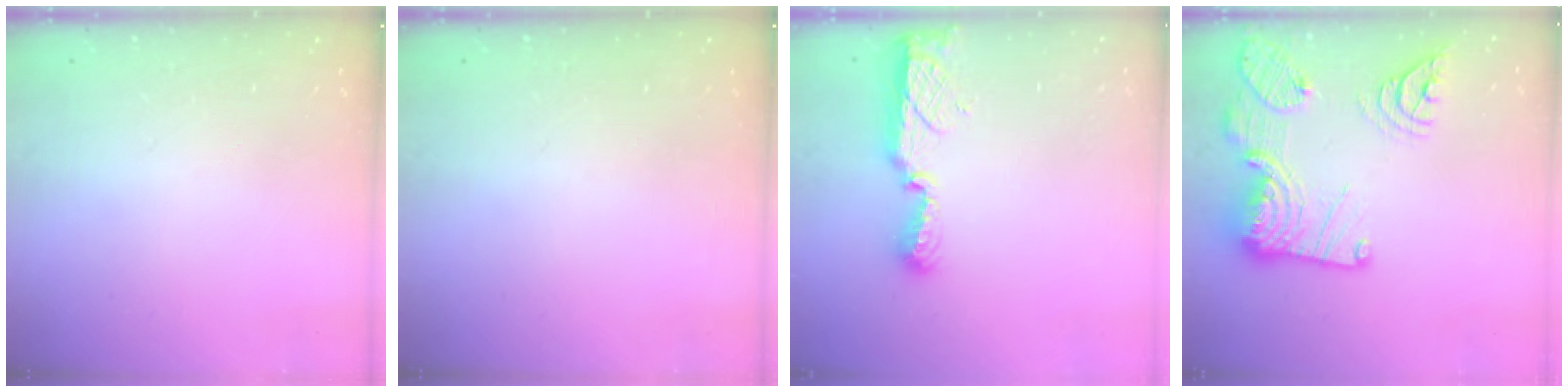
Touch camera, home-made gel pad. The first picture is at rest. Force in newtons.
{"total": 0.0}
{"total": 8.5, "press": 8.4, "slide": 0.8}
{"total": 22.9, "press": 22.8, "slide": 2.3}